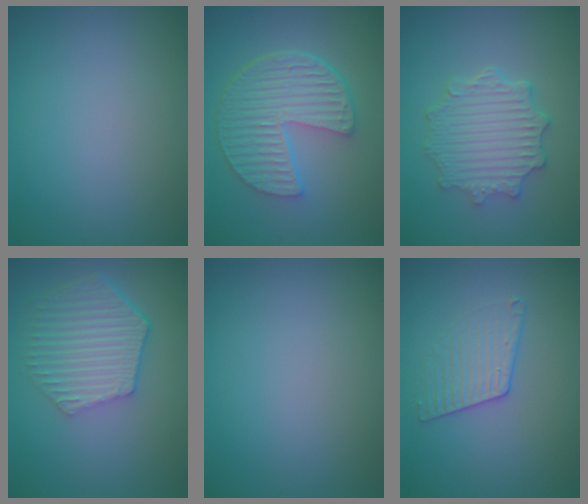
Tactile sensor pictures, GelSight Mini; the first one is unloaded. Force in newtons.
{"total": 6.6, "press": 4.9, "slide": 4.4}
{"total": 4.9, "press": 4.0, "slide": 2.8}
{"total": 5.9, "press": 4.5, "slide": 3.9}
{"total": 0.0}
{"total": 2.0, "press": 1.5, "slide": 1.3}